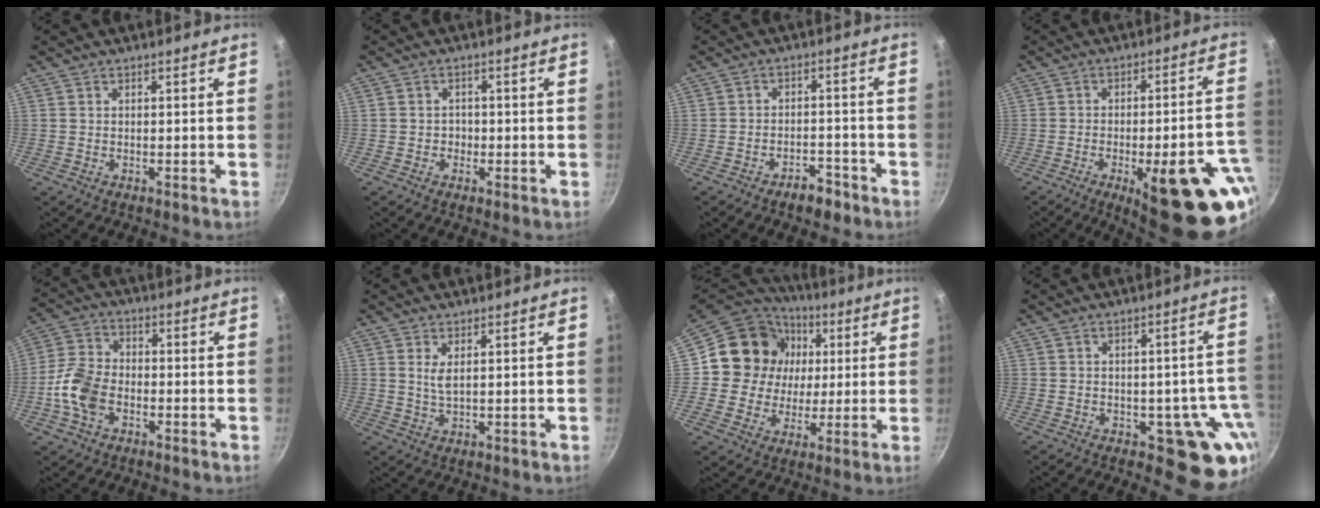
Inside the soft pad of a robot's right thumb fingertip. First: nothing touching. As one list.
[{"total": 1.9, "force": [-0.5, 1.7, 0.7], "torque": [0.000, 0.002, -0.009]}, {"total": 4.5, "force": [-3.3, 2.2, 2.2], "torque": [-0.018, 0.033, -0.043]}, {"total": 24.3, "force": [-9.5, 8.2, 20.8], "torque": [-0.206, 0.022, -0.119]}, {"total": 9.2, "force": [-2.9, 6.0, 6.4], "torque": [-0.120, 0.027, -0.067]}, {"total": 2.7, "force": [1.0, 0.9, 2.3], "torque": [-0.047, -0.010, 0.022]}, {"total": 16.8, "force": [3.0, 15.3, 6.1], "torque": [-0.088, 0.011, 0.042]}, {"total": 11.0, "force": [-3.7, 6.4, 8.1], "torque": [-0.024, 0.016, -0.041]}]